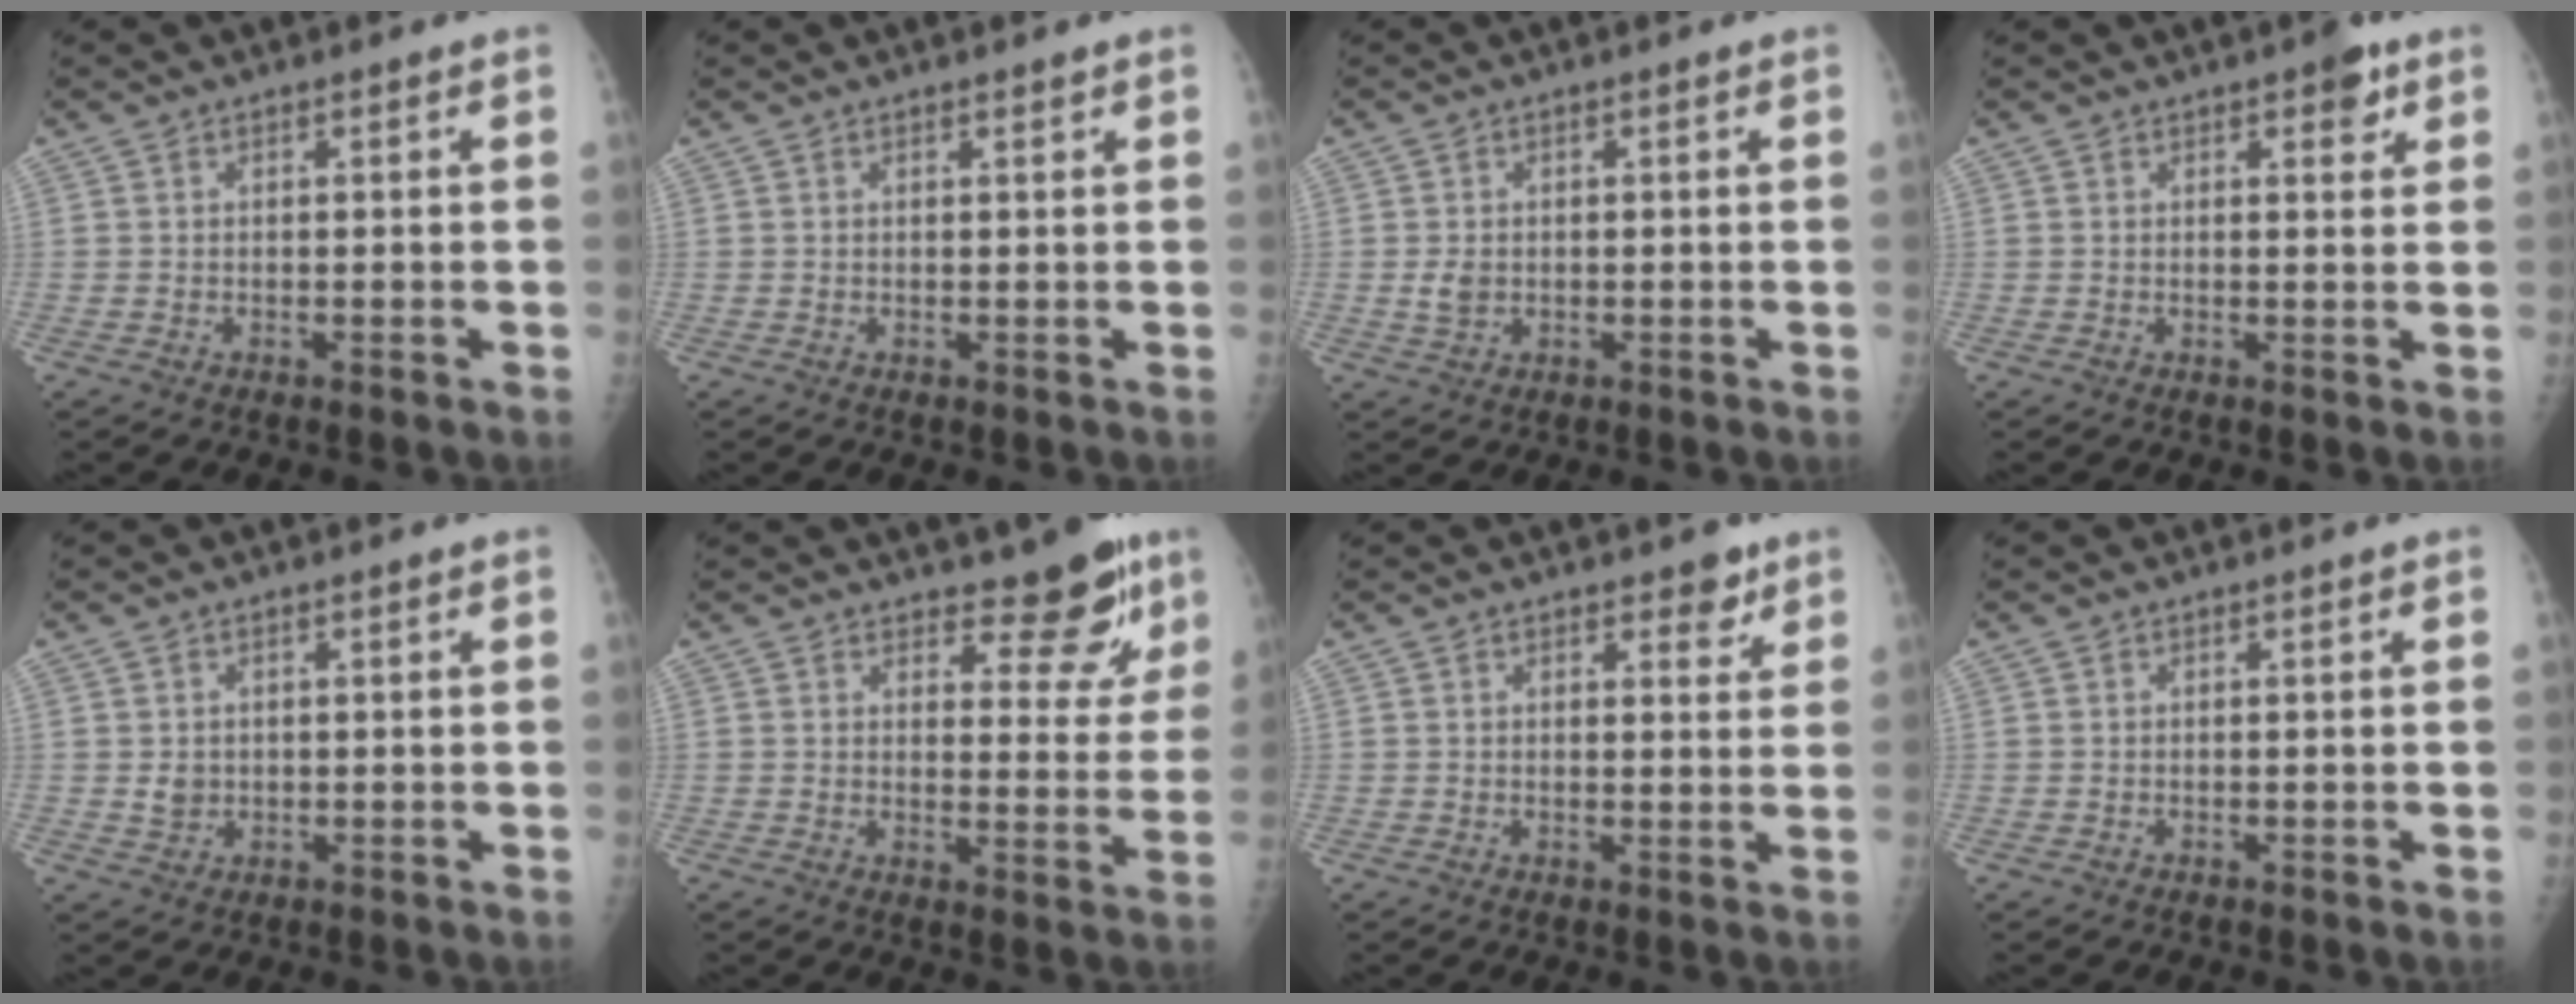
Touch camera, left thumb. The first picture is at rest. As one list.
[{"total": 0.8, "force": [0.6, 0.2, 0.5], "torque": [-0.007, -0.002, 0.009]}, {"total": 2.6, "force": [-0.1, 2.0, 1.6], "torque": [-0.026, -0.001, 0.000]}, {"total": 3.7, "force": [2.0, 1.6, 2.6], "torque": [-0.018, -0.006, 0.021]}, {"total": 2.3, "force": [0.1, 2.0, 1.1], "torque": [-0.010, 0.000, 0.008]}, {"total": 9.0, "force": [6.8, 3.6, 4.7], "torque": [-0.026, -0.049, 0.092]}, {"total": 3.6, "force": [2.4, 1.7, 2.0], "torque": [-0.005, -0.012, 0.029]}, {"total": 0.0}]